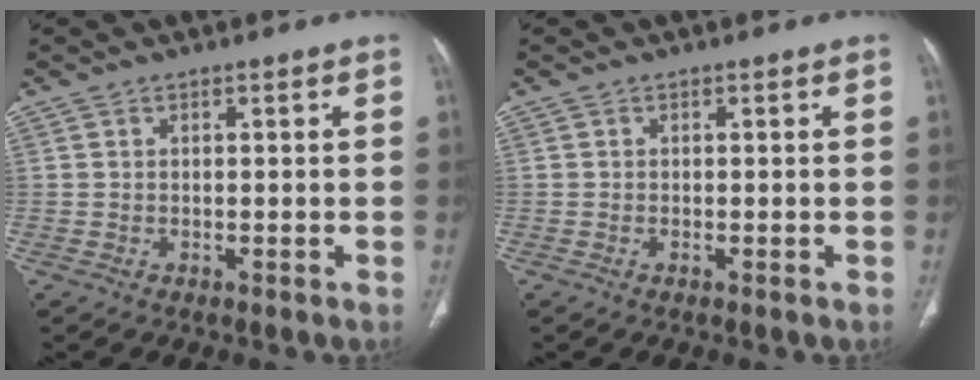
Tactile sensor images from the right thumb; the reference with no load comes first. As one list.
[{"total": 0.0}]